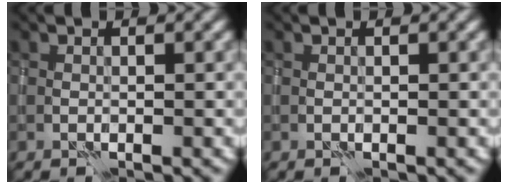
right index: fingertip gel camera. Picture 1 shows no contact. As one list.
[{"total": 0.0}]